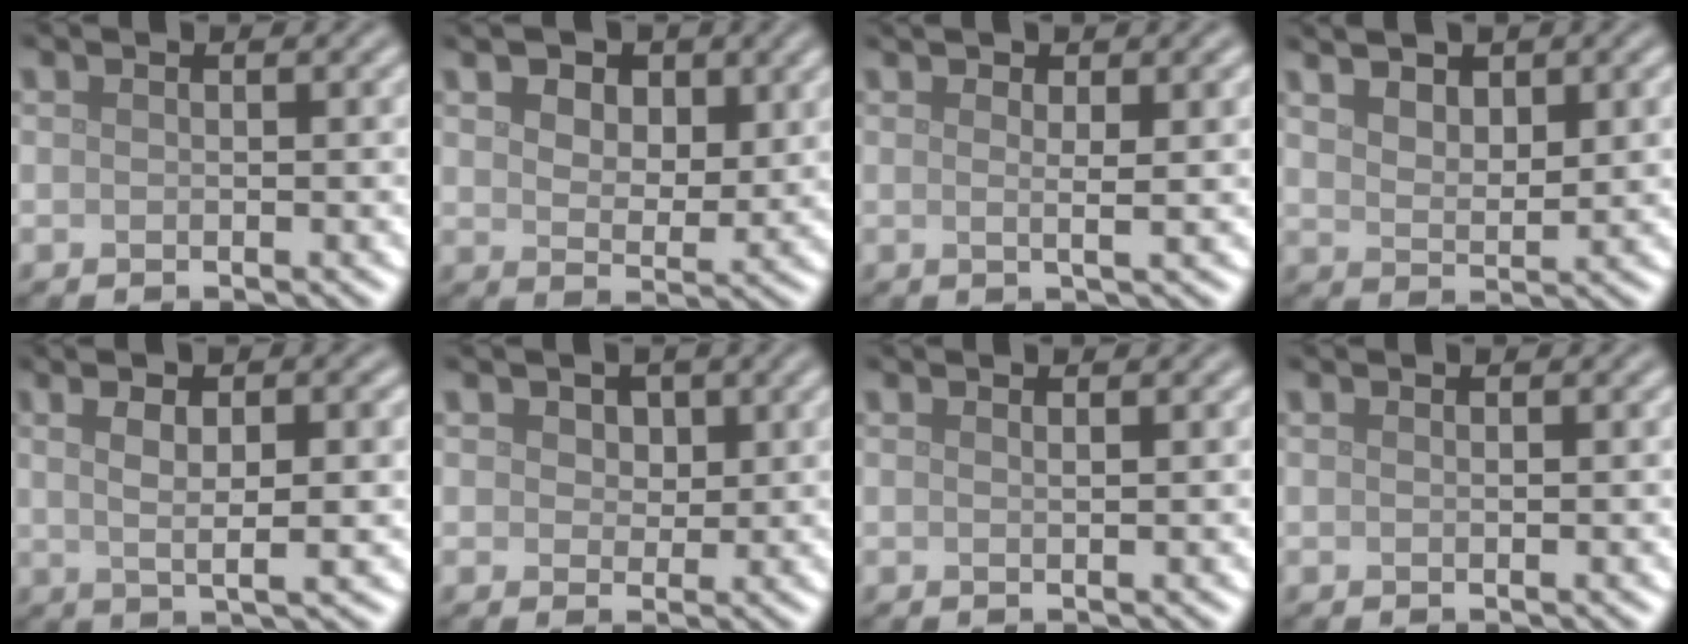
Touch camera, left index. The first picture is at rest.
{"total": 6.6, "force": [3.7, 3.8, 4.0], "torque": [-0.064, 0.013, 0.036]}
{"total": 2.9, "force": [1.1, 0.7, 2.6], "torque": [-0.030, 0.003, 0.009]}
{"total": 5.1, "force": [3.2, 2.4, 3.2], "torque": [-0.046, 0.023, 0.040]}
{"total": 5.8, "force": [1.2, 1.7, 5.4], "torque": [-0.073, 0.006, 0.016]}
{"total": 2.4, "force": [1.2, 1.8, 1.1], "torque": [-0.022, 0.003, 0.011]}
{"total": 0.6, "force": [0.4, 0.2, 0.4], "torque": [0.002, -0.001, 0.005]}
{"total": 0.0}